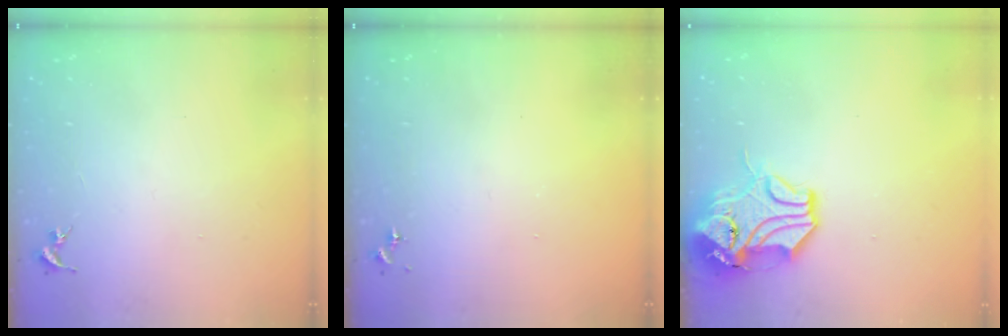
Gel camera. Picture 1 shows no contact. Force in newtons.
{"total": 0.0}
{"total": 13.7, "press": 13.5, "slide": 1.8}